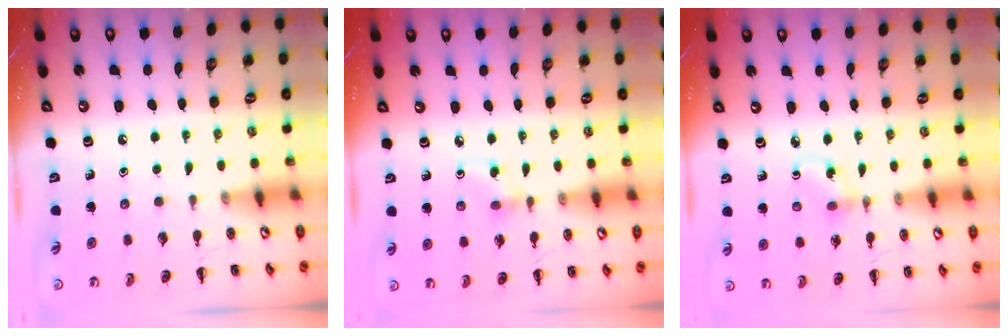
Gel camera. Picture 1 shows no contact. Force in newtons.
{"total": 3.8, "press": 3.5, "slide": 1.4}
{"total": 2.8, "press": 2.6, "slide": 1.0}